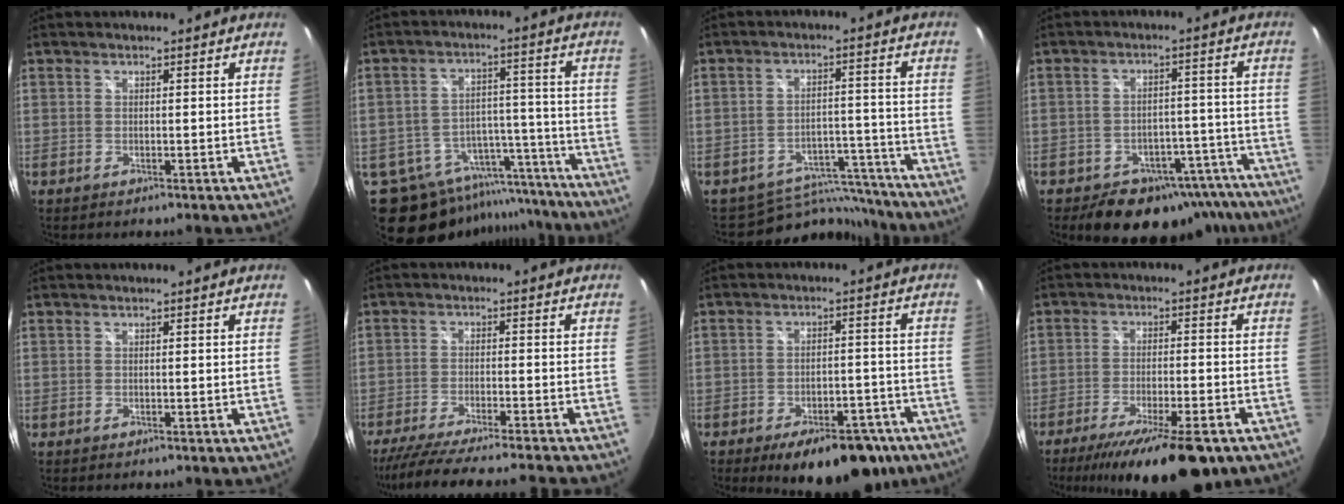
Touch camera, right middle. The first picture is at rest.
{"total": 19.4, "force": [-16.1, 8.7, 6.2], "torque": [-0.122, 0.032, -0.211]}
{"total": 11.1, "force": [-10.4, 3.9, 0.5], "torque": [-0.010, 0.024, -0.142]}
{"total": 16.0, "force": [-12.1, 9.2, 5.0], "torque": [-0.086, 0.041, -0.127]}
{"total": 0.0}
{"total": 15.7, "force": [-14.1, -0.2, 7.0], "torque": [-0.142, -0.021, -0.223]}
{"total": 14.9, "force": [-10.6, 6.6, 8.1], "torque": [-0.124, 0.000, -0.130]}
{"total": 17.5, "force": [-12.8, 4.1, 11.2], "torque": [-0.201, -0.043, -0.195]}